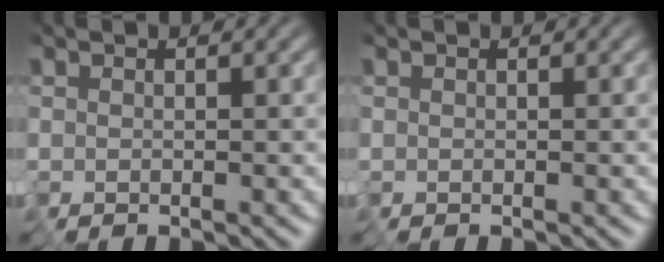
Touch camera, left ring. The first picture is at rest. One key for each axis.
{"total": 0.0}